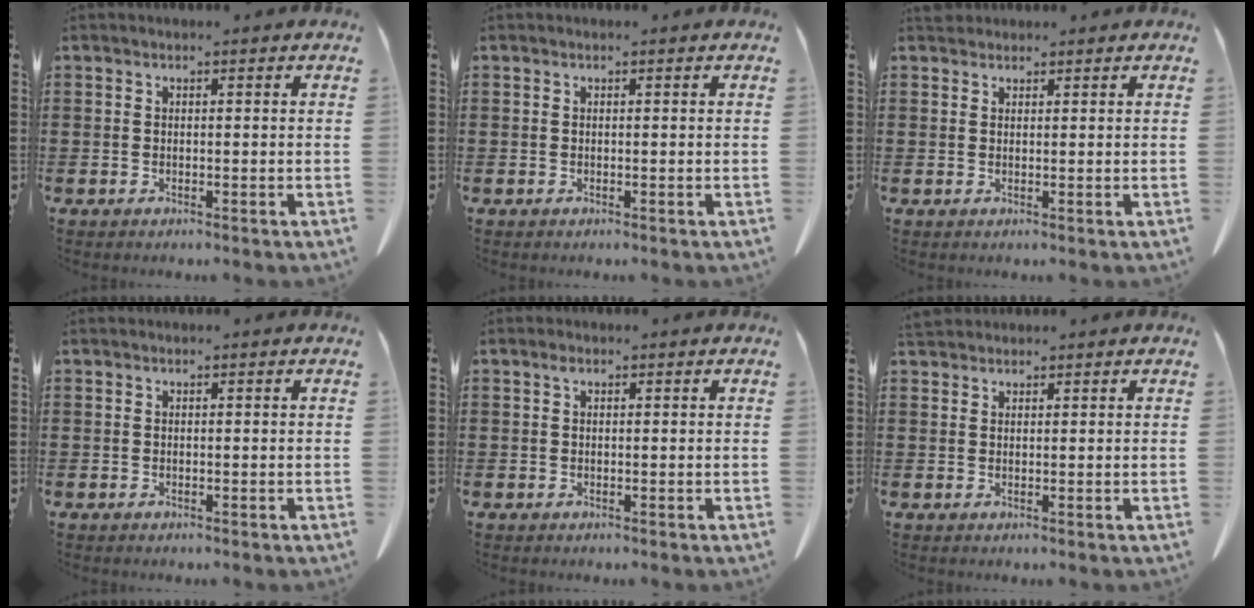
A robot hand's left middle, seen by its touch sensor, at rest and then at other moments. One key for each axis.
{"total": 0.0}
{"total": 1.6, "fx": 1.4, "fy": 0.6, "fz": 0.3, "tx": -0.010, "ty": 0.004, "tz": 0.029}
{"total": 0.0}
{"total": 0.9, "fx": 0.4, "fy": 0.6, "fz": 0.6, "tx": -0.015, "ty": 0.005, "tz": 0.007}
{"total": 1.7, "fx": 1.6, "fy": 0.5, "fz": 0.4, "tx": -0.013, "ty": 0.003, "tz": 0.033}